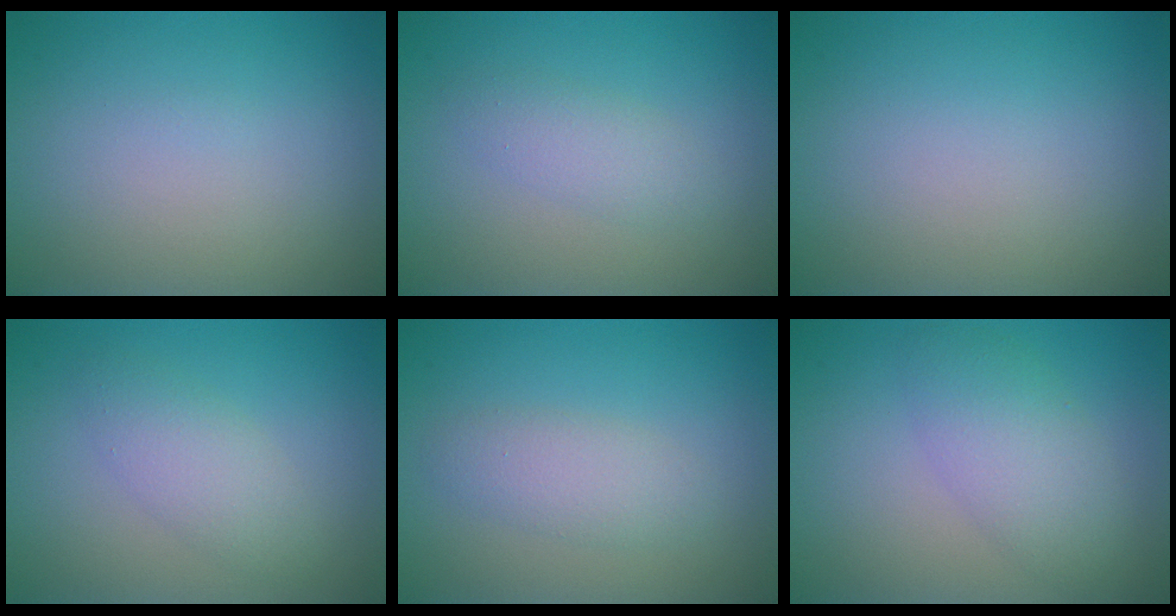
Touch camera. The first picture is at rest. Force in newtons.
{"total": 2.0, "press": 2.0, "slide": 0.2}
{"total": 0.0}
{"total": 2.7, "press": 2.7, "slide": 0.2}
{"total": 2.5, "press": 2.5, "slide": 0.1}
{"total": 4.1, "press": 4.1, "slide": 0.3}